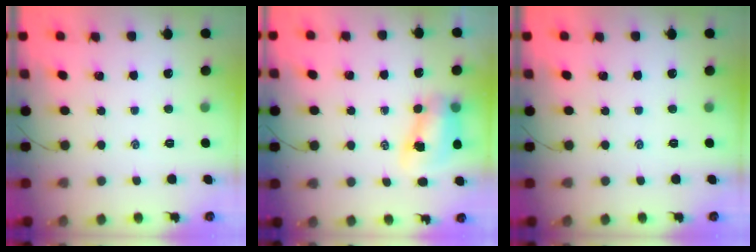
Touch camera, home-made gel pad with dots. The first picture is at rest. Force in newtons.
{"total": 7.9, "press": 7.8, "slide": 1.1}
{"total": 0.0}